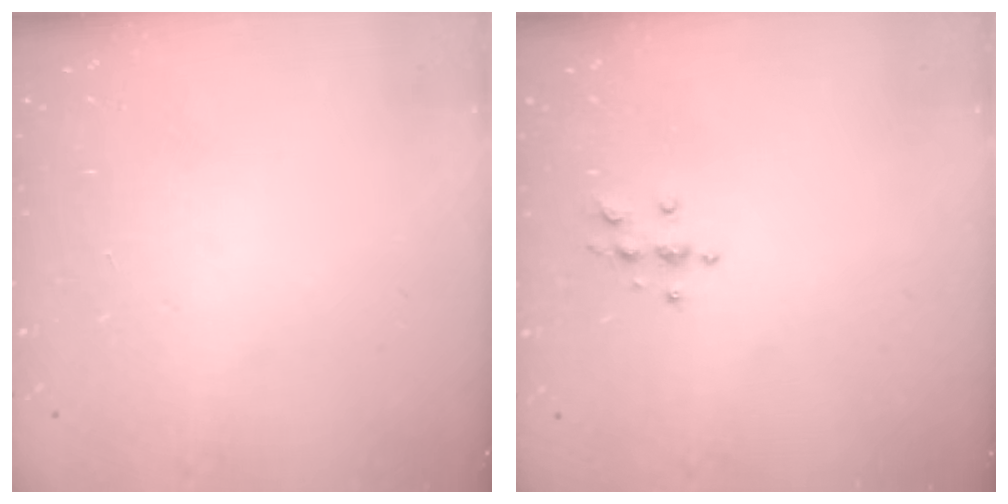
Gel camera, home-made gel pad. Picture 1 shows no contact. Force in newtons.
{"total": 5.4, "press": 5.4, "slide": 0.7}